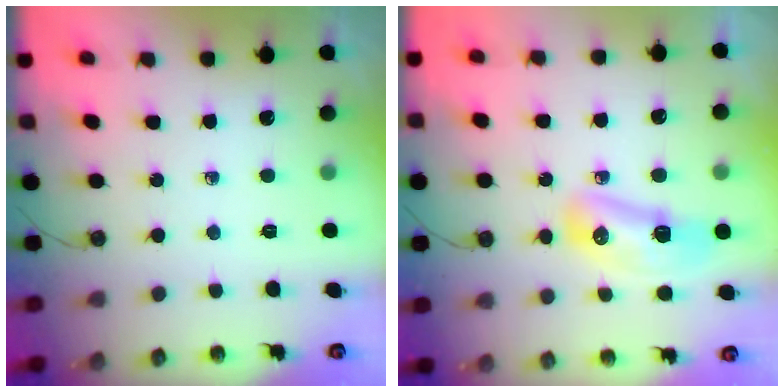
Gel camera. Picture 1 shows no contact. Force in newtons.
{"total": 11.7, "press": 10.8, "slide": 4.4}